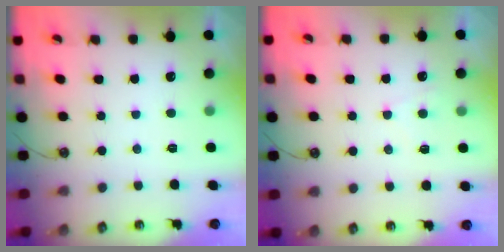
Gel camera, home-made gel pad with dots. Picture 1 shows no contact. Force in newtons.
{"total": 1.6, "press": 1.5, "slide": 0.4}